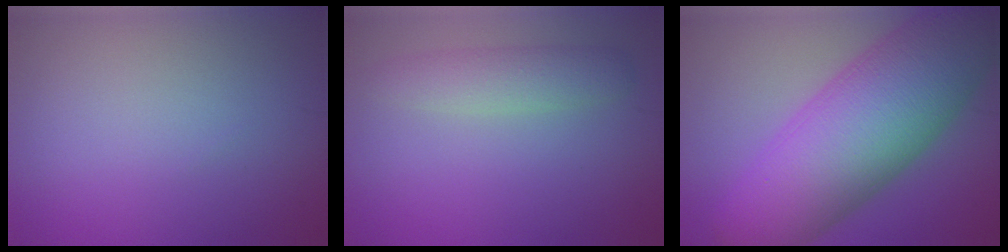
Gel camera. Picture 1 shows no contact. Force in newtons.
{"total": 2.7, "press": 2.7, "slide": 0.1}
{"total": 13.9, "press": 13.9, "slide": 0.3}